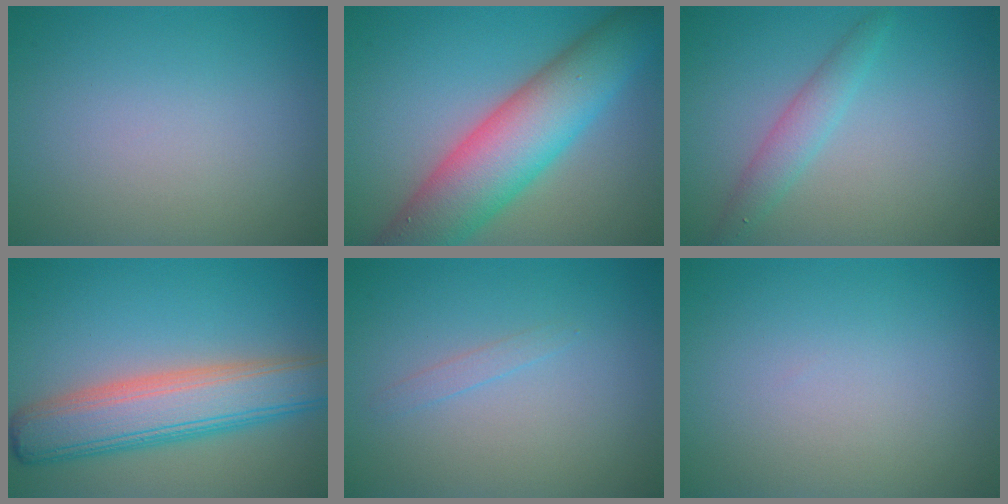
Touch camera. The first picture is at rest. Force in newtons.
{"total": 10.0, "press": 10.0, "slide": 0.5}
{"total": 2.2, "press": 2.2, "slide": 0.1}
{"total": 7.7, "press": 7.7, "slide": 0.4}
{"total": 0.8, "press": 0.8, "slide": 0.1}
{"total": 0.0}